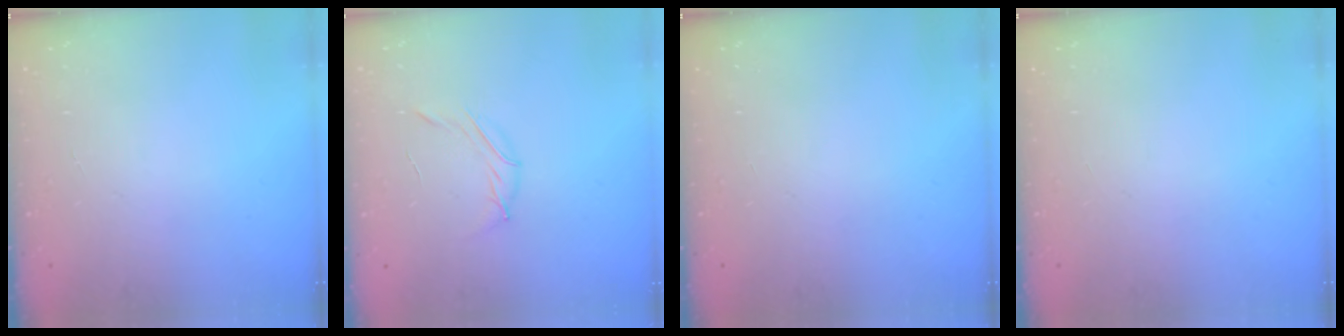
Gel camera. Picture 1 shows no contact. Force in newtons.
{"total": 4.0, "press": 3.8, "slide": 1.0}
{"total": 0.0}
{"total": 0.0}